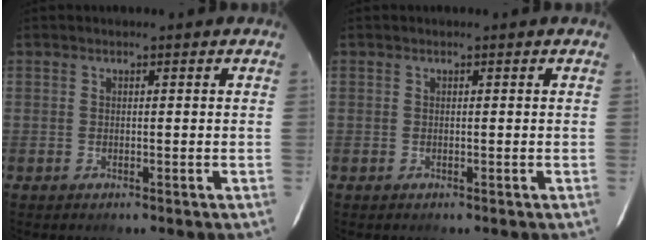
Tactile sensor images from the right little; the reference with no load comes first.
{"total": 0.0}